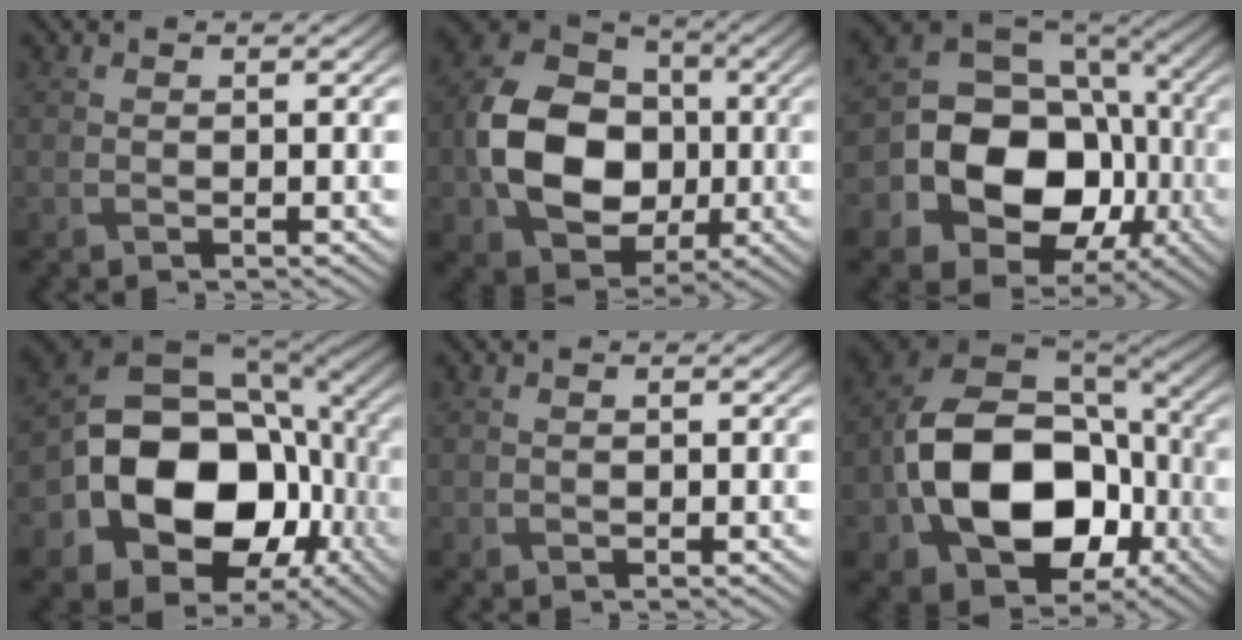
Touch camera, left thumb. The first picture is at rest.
{"total": 13.4, "force": [-1.6, 10.3, 8.4], "torque": [-0.176, 0.003, -0.032]}
{"total": 16.3, "force": [-3.8, 12.9, 9.1], "torque": [-0.172, -0.034, -0.073]}
{"total": 17.6, "force": [-3.5, 13.2, 11.2], "torque": [-0.222, -0.033, -0.047]}
{"total": 0.0}
{"total": 16.5, "force": [-3.7, 11.7, 11.0], "torque": [-0.213, -0.027, -0.064]}